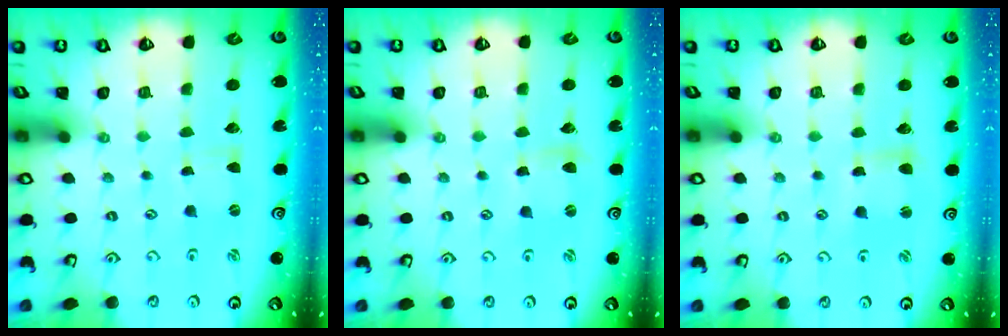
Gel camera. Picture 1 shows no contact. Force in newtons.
{"total": 2.3, "press": 2.3, "slide": 0.3}
{"total": 3.8, "press": 3.8, "slide": 0.5}